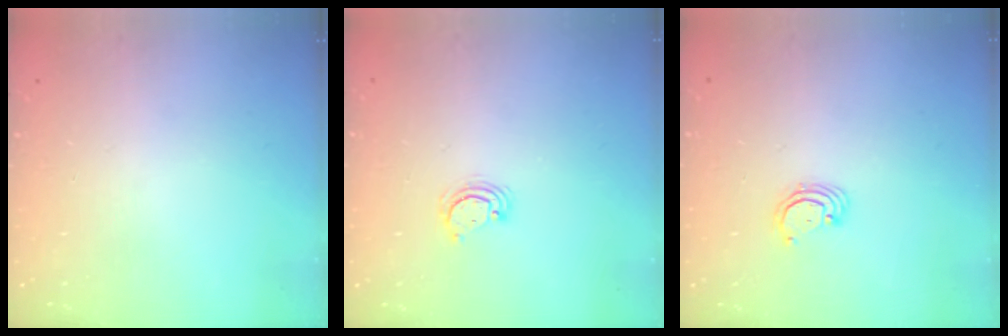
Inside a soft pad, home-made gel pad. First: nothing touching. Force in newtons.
{"total": 4.0, "press": 4.0, "slide": 0.4}
{"total": 2.5, "press": 2.5, "slide": 0.2}